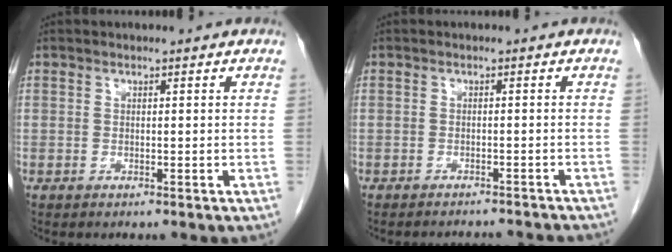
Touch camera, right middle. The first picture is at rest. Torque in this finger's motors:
{"motor_torque": [-0.52, 0.03, -0.18, -0.03]}